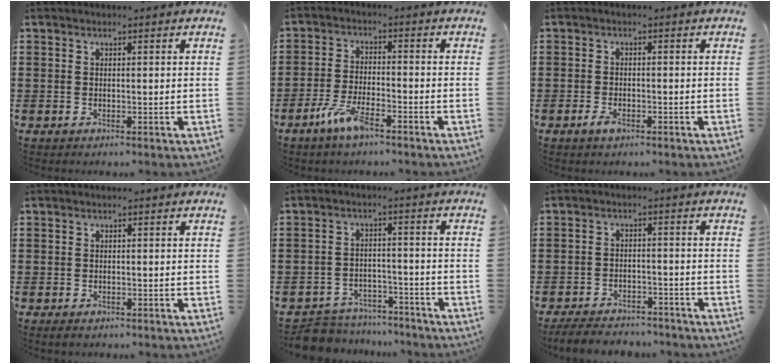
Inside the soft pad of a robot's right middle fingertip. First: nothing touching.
{"total": 5.9, "force": [-3.7, 1.5, 4.3], "torque": [-0.102, -0.006, -0.073]}
{"total": 2.0, "force": [-1.1, 0.9, 1.4], "torque": [-0.034, -0.003, -0.023]}
{"total": 0.8, "force": [-0.6, 0.6, 0.2], "torque": [-0.003, 0.000, -0.013]}
{"total": 5.8, "force": [-5.7, 1.2, 0.2], "torque": [-0.009, 0.015, -0.116]}
{"total": 4.5, "force": [-4.4, 1.0, 0.4], "torque": [-0.013, 0.008, -0.093]}